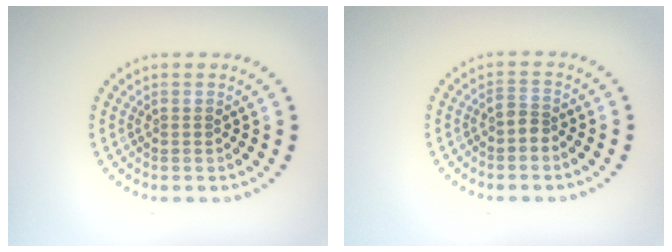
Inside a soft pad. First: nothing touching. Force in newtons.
{"total": 1.5, "press": 1.2, "slide": 0.9}